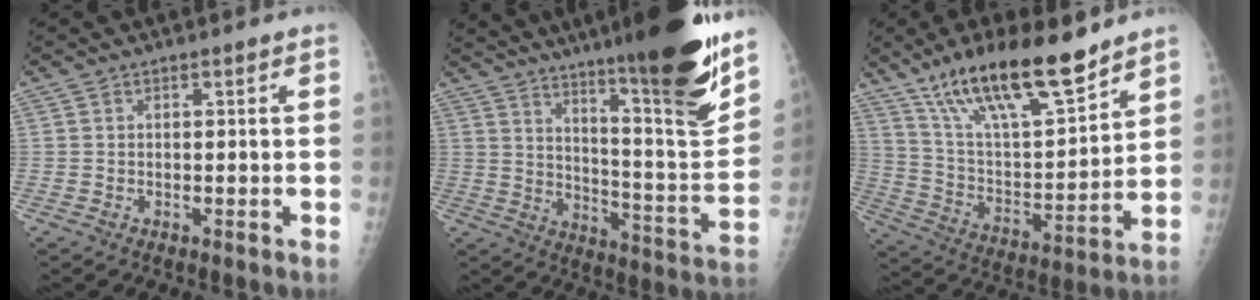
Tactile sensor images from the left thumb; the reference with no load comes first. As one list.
[{"total": 25.9, "force": [17.8, 2.8, 18.6], "torque": [-0.260, -0.099, 0.267]}, {"total": 21.2, "force": [15.0, 5.7, 13.8], "torque": [-0.212, -0.065, 0.271]}]